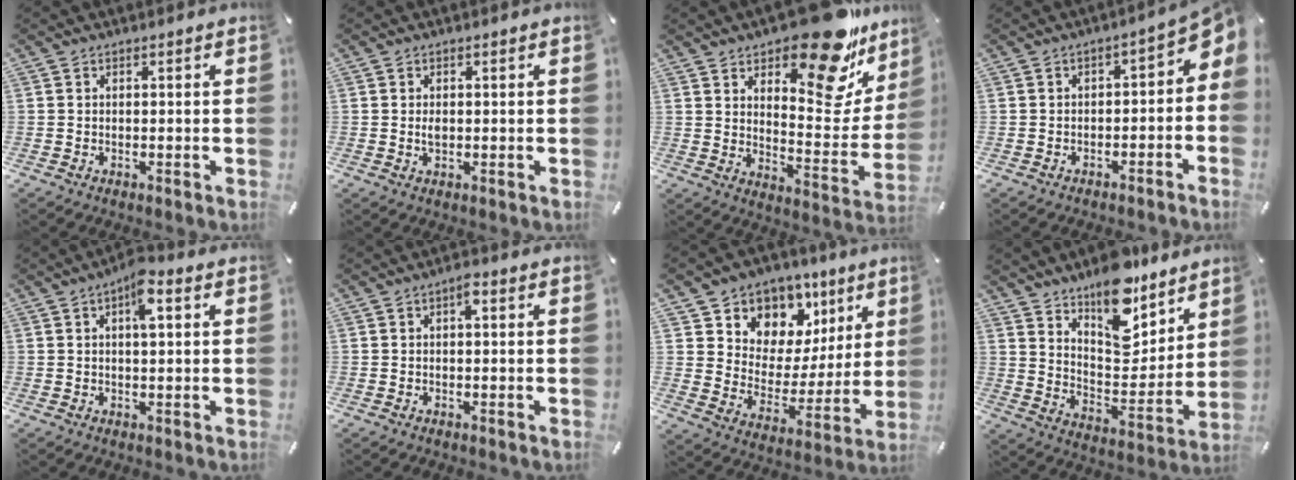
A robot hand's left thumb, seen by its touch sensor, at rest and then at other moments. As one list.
[{"total": 1.3, "force": [0.3, 0.7, 1.0], "torque": [-0.023, 0.004, 0.004]}, {"total": 19.7, "force": [15.0, 7.5, 10.4], "torque": [-0.133, -0.119, 0.247]}, {"total": 4.8, "force": [0.0, 3.0, 3.8], "torque": [-0.047, -0.009, -0.007]}, {"total": 5.8, "force": [1.9, 2.0, 5.1], "torque": [-0.081, 0.001, 0.025]}, {"total": 2.3, "force": [0.2, 0.8, 2.1], "torque": [-0.043, 0.010, 0.001]}, {"total": 8.8, "force": [5.2, 7.1, -0.6], "torque": [0.008, -0.073, 0.094]}, {"total": 16.0, "force": [12.4, 7.4, 6.9], "torque": [-0.092, -0.101, 0.220]}]